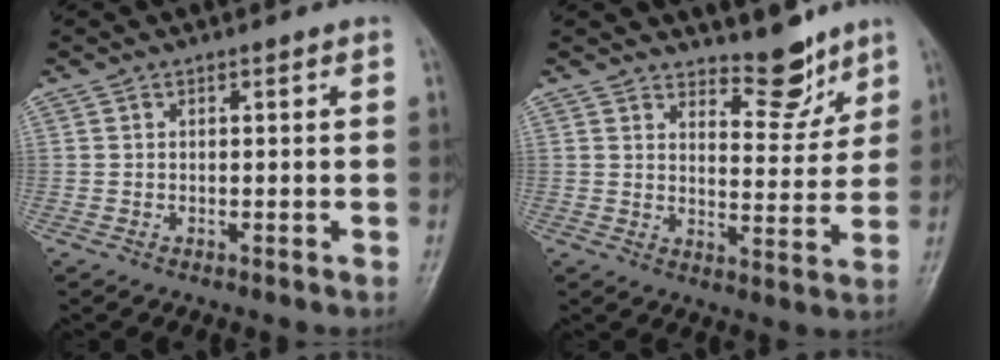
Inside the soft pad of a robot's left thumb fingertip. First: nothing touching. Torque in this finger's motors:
{"motor_torque": [-0.22, 0.33, -0.42, -0.29, 0.01]}